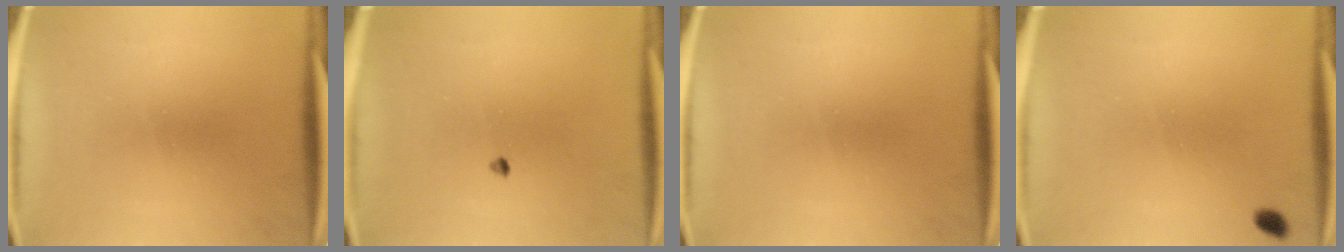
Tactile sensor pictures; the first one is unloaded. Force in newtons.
{"total": 0.7}
{"total": 0.0}
{"total": 1.2}